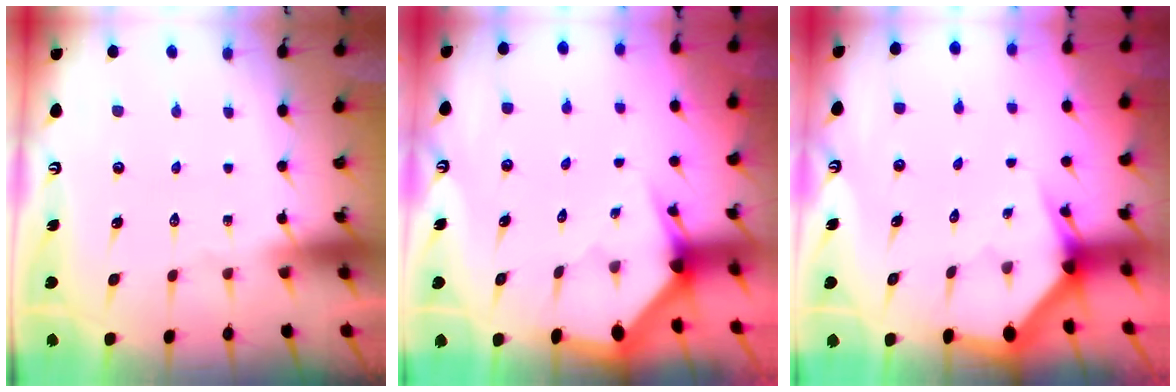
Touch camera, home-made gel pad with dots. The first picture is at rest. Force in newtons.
{"total": 3.0, "press": 3.0, "slide": 0.1}
{"total": 2.9, "press": 2.9, "slide": 0.1}